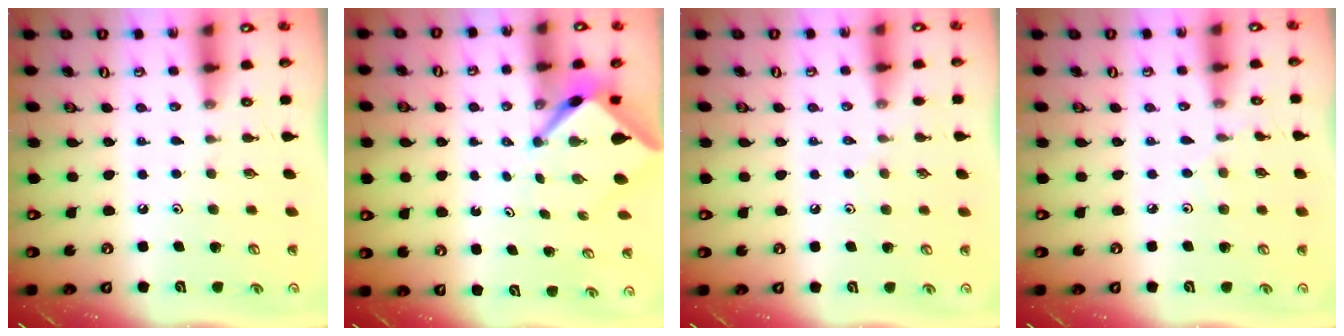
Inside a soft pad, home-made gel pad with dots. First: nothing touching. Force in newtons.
{"total": 3.8, "press": 3.8, "slide": 0.2}
{"total": 2.8, "press": 2.7, "slide": 0.5}
{"total": 1.4, "press": 1.4, "slide": 0.1}